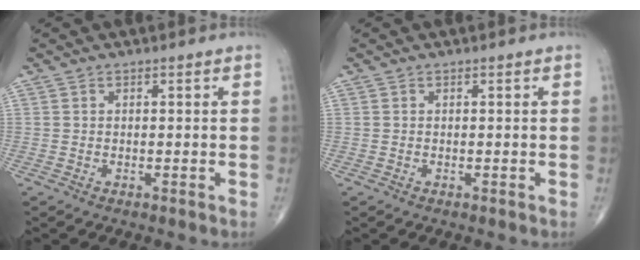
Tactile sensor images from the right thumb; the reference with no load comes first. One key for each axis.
{"total": 0.0}